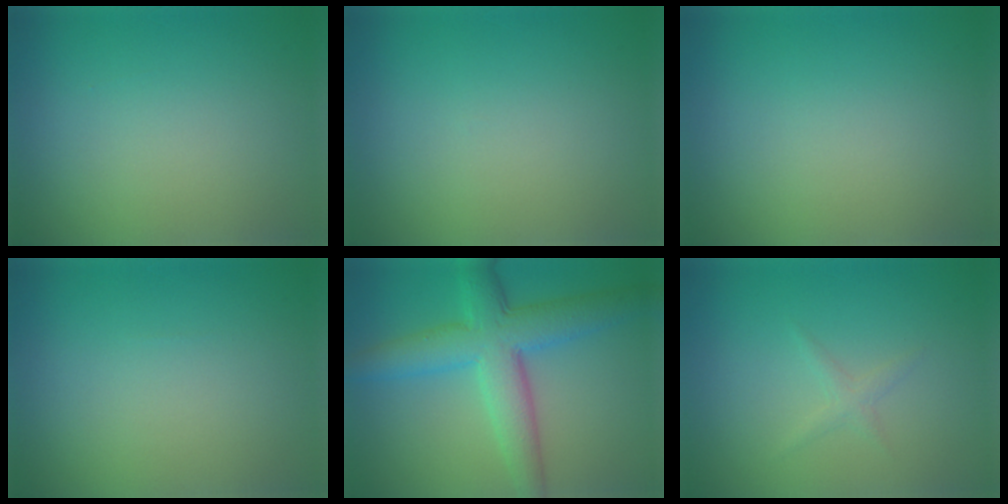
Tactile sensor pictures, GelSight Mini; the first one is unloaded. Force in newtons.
{"total": 0.0}
{"total": 0.0}
{"total": 0.0}
{"total": 7.0, "press": 7.0, "slide": 0.1}
{"total": 1.0, "press": 1.0, "slide": 0.1}